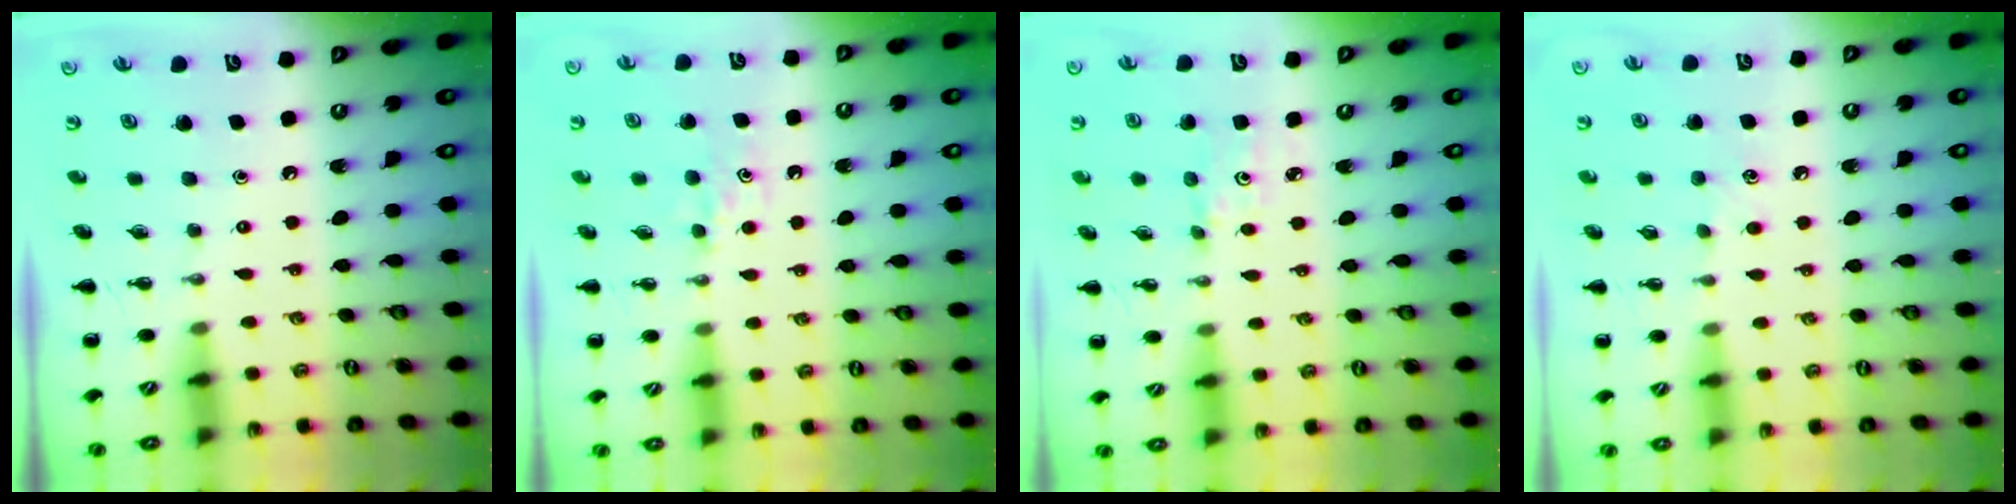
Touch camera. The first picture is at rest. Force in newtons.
{"total": 4.4, "press": 4.2, "slide": 1.3}
{"total": 3.5, "press": 3.4, "slide": 0.9}
{"total": 4.4, "press": 4.2, "slide": 1.5}